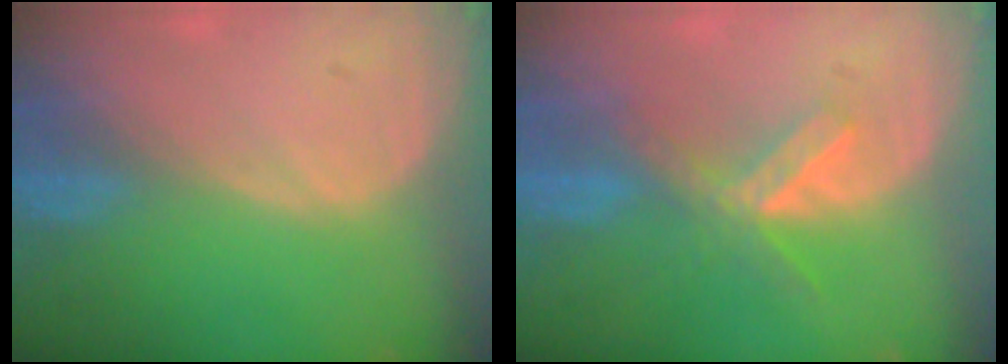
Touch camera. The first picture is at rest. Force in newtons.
{"total": 5.2, "press": 5.1, "slide": 1.0}